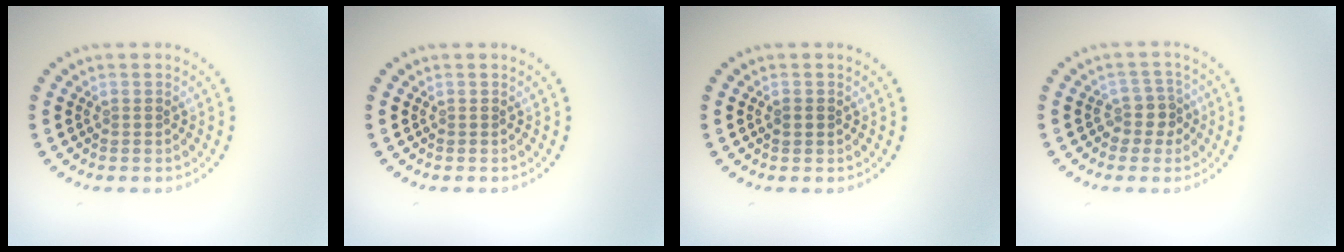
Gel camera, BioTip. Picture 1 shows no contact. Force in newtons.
{"total": 0.0}
{"total": 1.0, "press": 0.9, "slide": 0.2}
{"total": 2.3, "press": 1.8, "slide": 1.4}